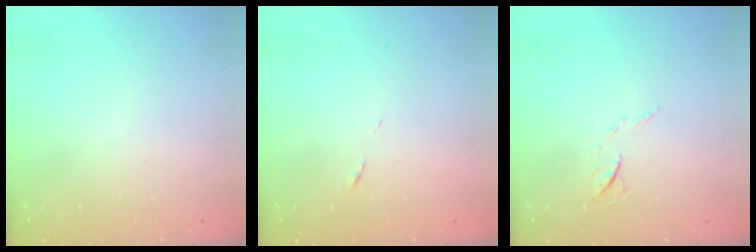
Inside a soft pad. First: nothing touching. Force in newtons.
{"total": 5.0, "press": 5.0, "slide": 0.3}
{"total": 5.0, "press": 5.0, "slide": 0.7}